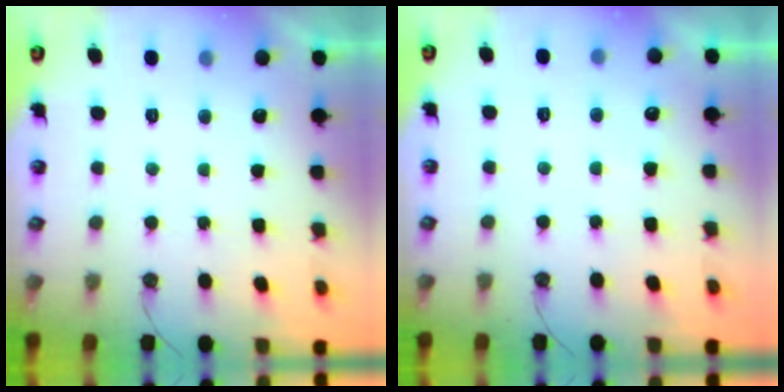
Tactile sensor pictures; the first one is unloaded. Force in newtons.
{"total": 3.5, "press": 3.5, "slide": 0.6}